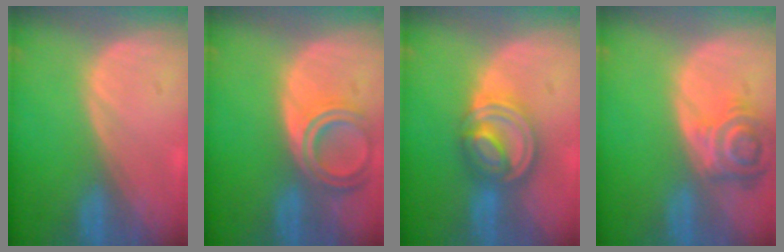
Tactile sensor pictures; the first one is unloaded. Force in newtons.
{"total": 6.7, "press": 6.1, "slide": 2.8}
{"total": 8.1, "press": 6.8, "slide": 4.3}
{"total": 7.2, "press": 6.6, "slide": 2.8}